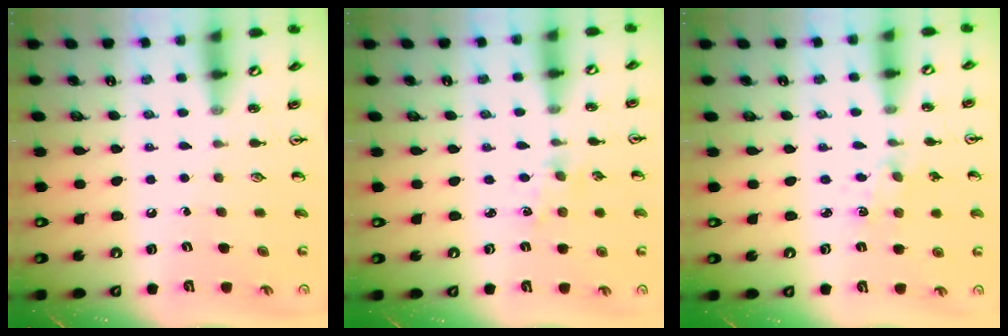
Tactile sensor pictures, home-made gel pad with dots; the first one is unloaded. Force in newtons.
{"total": 1.9, "press": 1.8, "slide": 0.4}
{"total": 2.0, "press": 1.9, "slide": 0.3}